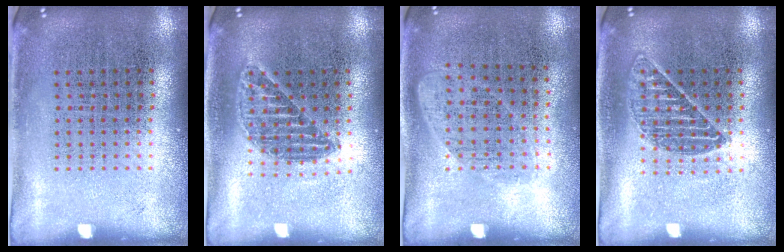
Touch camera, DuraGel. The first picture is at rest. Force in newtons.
{"total": 1.2, "press": 1.1, "slide": 0.5}
{"total": 1.2, "press": 1.0, "slide": 0.6}
{"total": 1.0, "press": 0.9, "slide": 0.4}